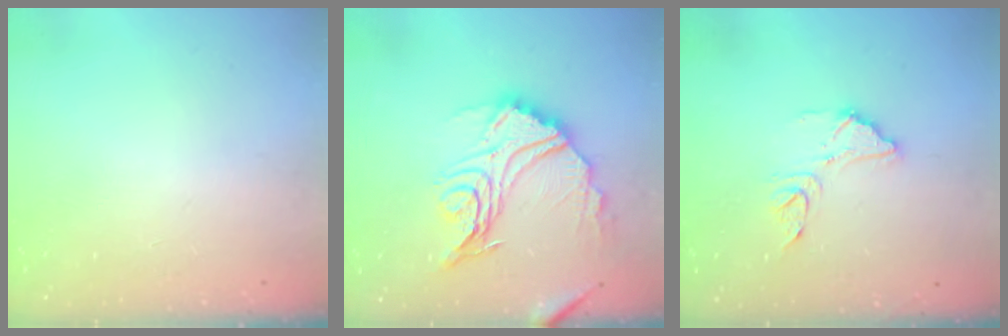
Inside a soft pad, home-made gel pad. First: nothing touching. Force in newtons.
{"total": 19.9, "press": 19.8, "slide": 1.6}
{"total": 10.9, "press": 10.8, "slide": 1.1}